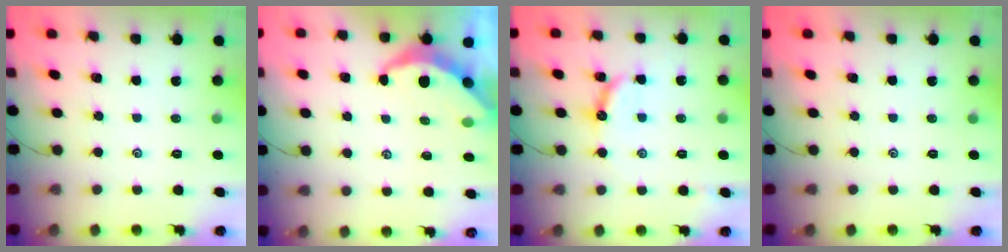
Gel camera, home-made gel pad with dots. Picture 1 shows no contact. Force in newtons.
{"total": 5.3, "press": 5.3, "slide": 0.4}
{"total": 9.4, "press": 9.4, "slide": 0.5}
{"total": 0.0}